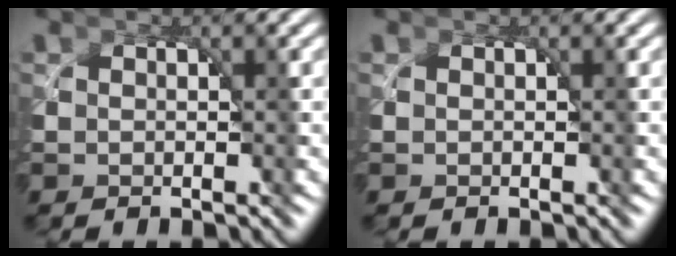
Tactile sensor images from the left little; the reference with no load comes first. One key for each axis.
{"total": 0.0}